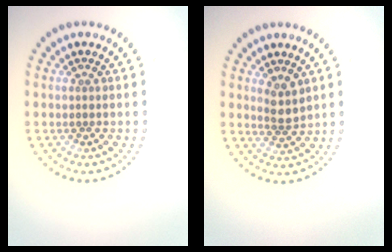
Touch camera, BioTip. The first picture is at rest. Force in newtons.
{"total": 1.9, "press": 1.6, "slide": 1.1}